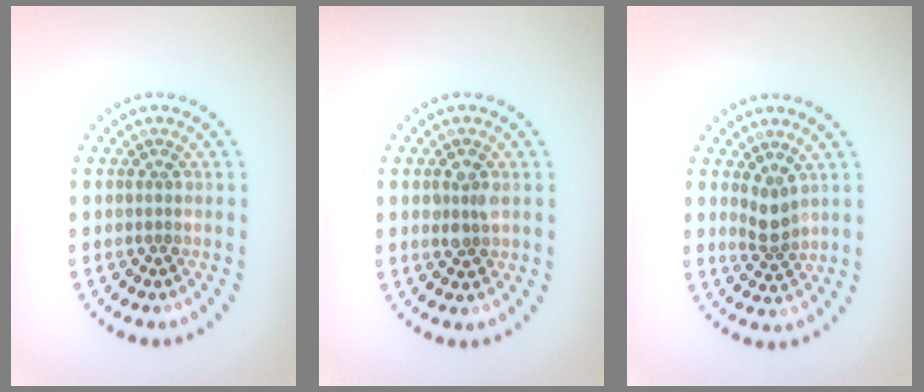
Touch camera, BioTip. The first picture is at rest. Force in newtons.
{"total": 2.0, "press": 1.9, "slide": 0.2}
{"total": 2.0, "press": 1.5, "slide": 1.3}